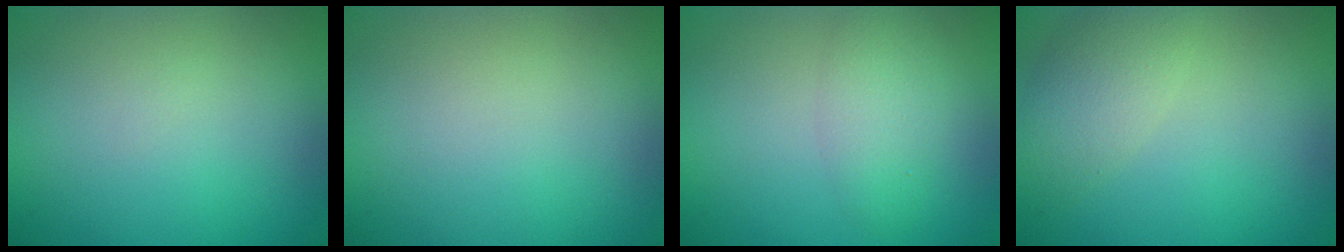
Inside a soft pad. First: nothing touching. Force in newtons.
{"total": 0.0}
{"total": 2.9, "press": 2.9, "slide": 0.2}
{"total": 3.3, "press": 3.2, "slide": 0.2}